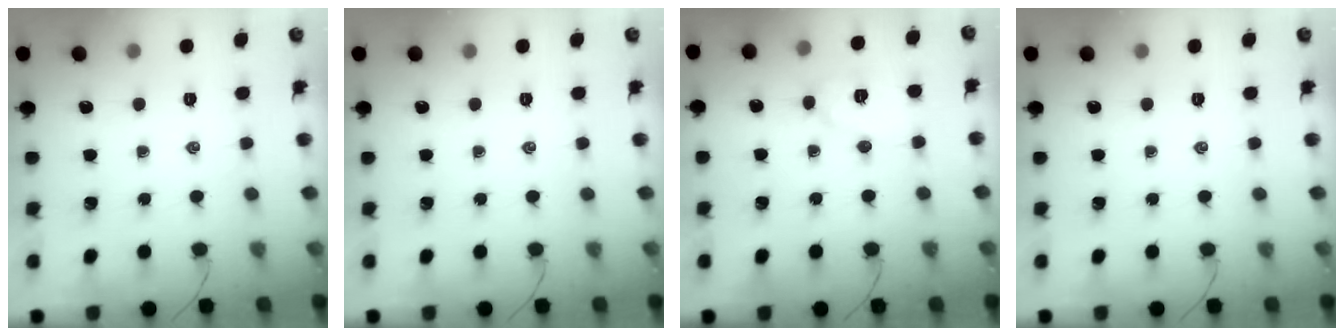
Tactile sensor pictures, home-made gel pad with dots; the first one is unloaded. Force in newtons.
{"total": 0.0}
{"total": 7.3, "press": 7.3, "slide": 0.7}
{"total": 0.0}